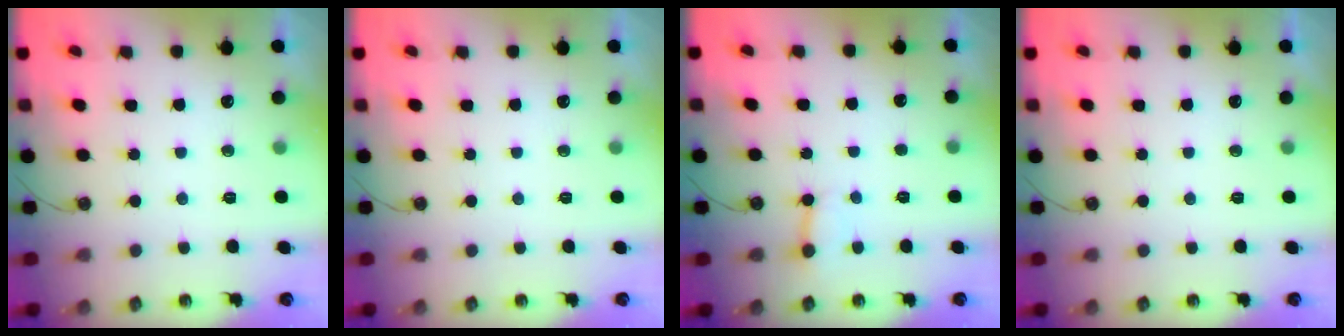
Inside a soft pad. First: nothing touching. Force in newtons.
{"total": 0.0}
{"total": 3.9, "press": 3.9, "slide": 0.5}
{"total": 0.0}